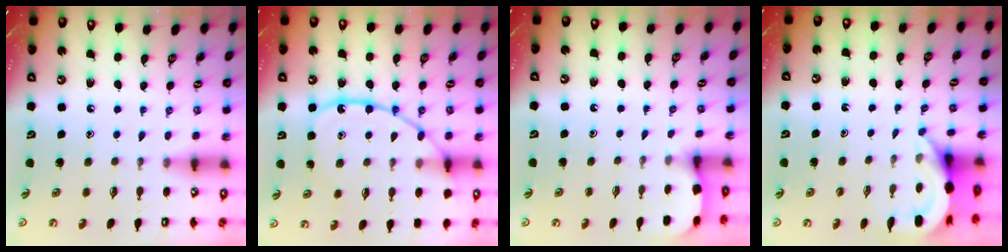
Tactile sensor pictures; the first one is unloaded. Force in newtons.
{"total": 15.2, "press": 15.2, "slide": 1.3}
{"total": 2.2, "press": 2.2, "slide": 0.3}
{"total": 4.7, "press": 4.7, "slide": 0.2}